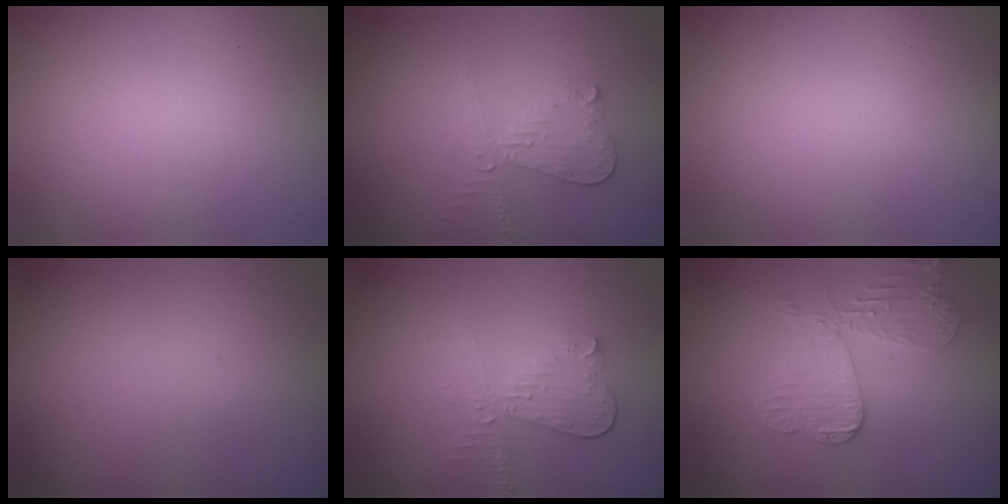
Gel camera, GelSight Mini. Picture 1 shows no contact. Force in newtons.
{"total": 2.0, "press": 1.9, "slide": 0.7}
{"total": 0.0}
{"total": 0.0}
{"total": 3.0, "press": 2.6, "slide": 1.4}
{"total": 3.7, "press": 3.6, "slide": 1.0}